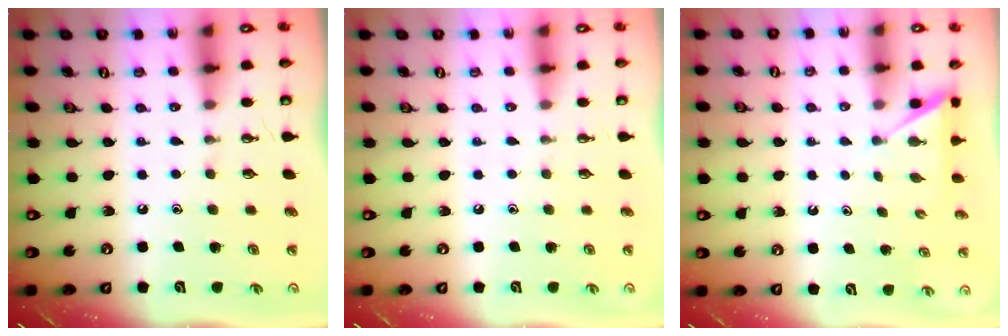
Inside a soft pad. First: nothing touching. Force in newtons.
{"total": 0.0}
{"total": 1.9, "press": 1.9, "slide": 0.2}